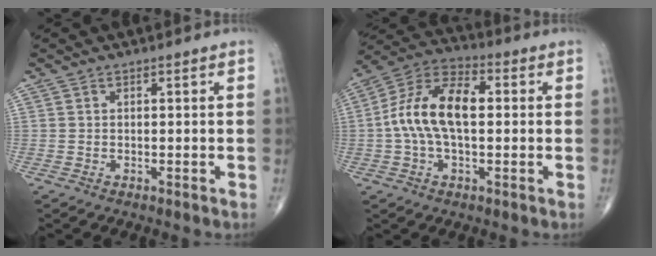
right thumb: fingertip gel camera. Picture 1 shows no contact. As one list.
[{"total": 13.8, "force": [0.6, 7.3, 11.7], "torque": [-0.224, 0.036, 0.001]}]